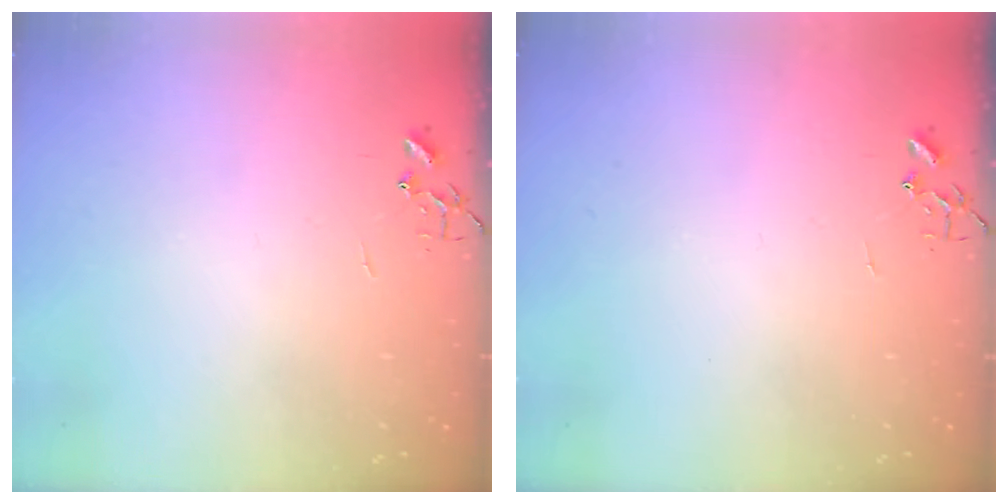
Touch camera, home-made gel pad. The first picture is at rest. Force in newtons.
{"total": 0.0}